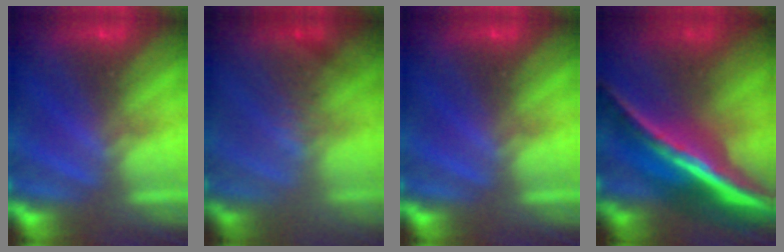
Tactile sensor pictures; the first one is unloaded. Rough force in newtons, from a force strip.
{"total": 2.5}
{"total": 0.0}
{"total": 5.8}